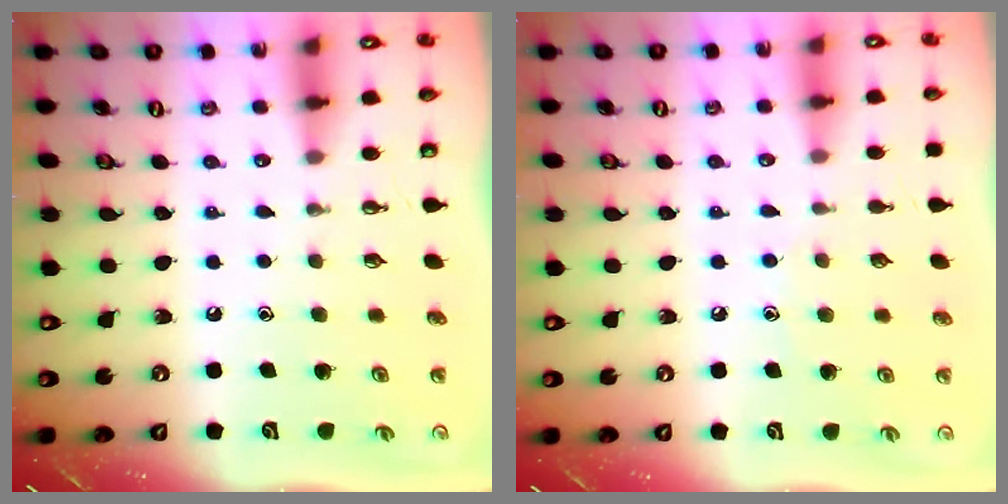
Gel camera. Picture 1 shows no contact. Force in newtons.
{"total": 5.2, "press": 5.2, "slide": 0.6}